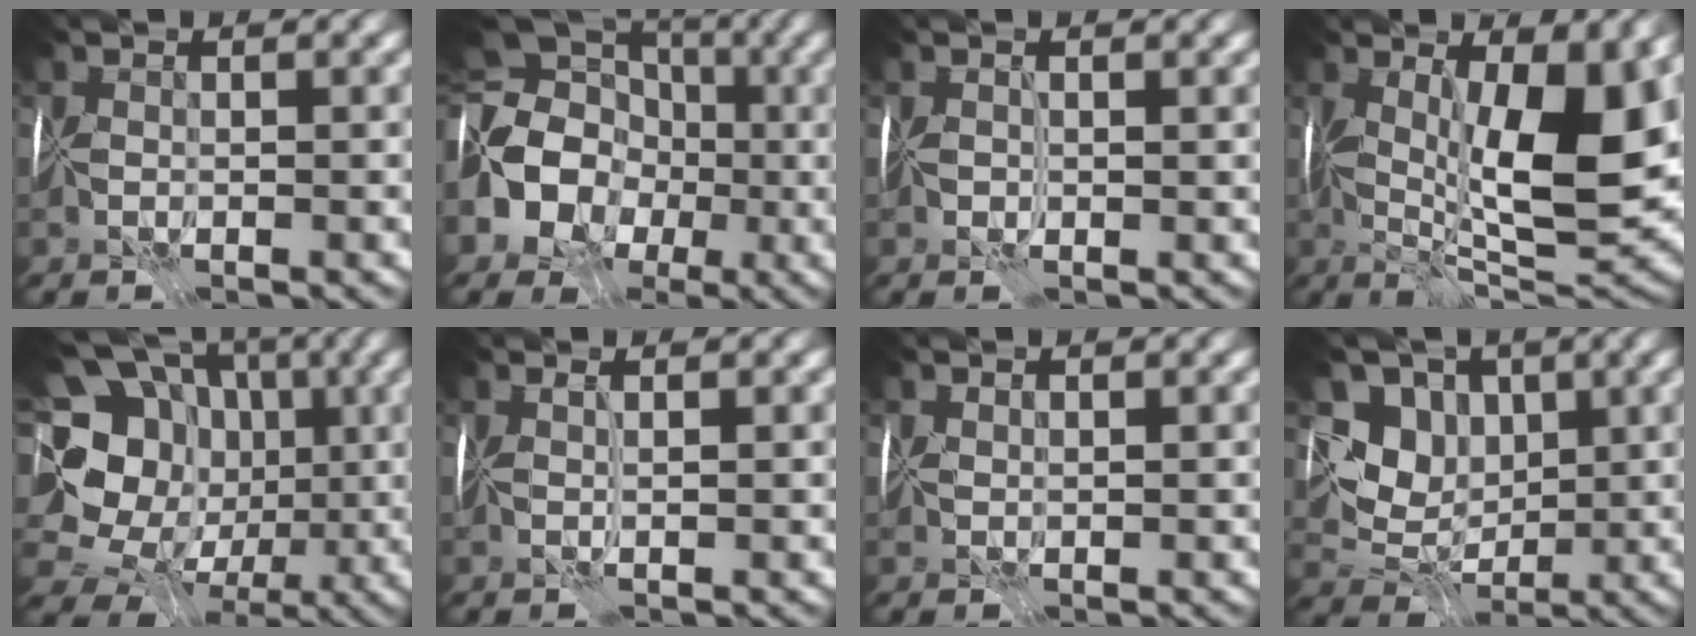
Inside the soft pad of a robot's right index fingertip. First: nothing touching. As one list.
[{"total": 14.0, "force": [-1.0, 11.9, 7.2], "torque": [-0.148, 0.013, -0.046]}, {"total": 0.9, "force": [0.4, -0.5, -0.5], "torque": [0.013, 0.001, 0.010]}, {"total": 12.4, "force": [1.7, 3.6, 11.8], "torque": [-0.171, -0.015, 0.031]}, {"total": 16.7, "force": [1.4, 13.9, 9.2], "torque": [-0.186, 0.023, 0.026]}, {"total": 1.7, "force": [0.8, -1.5, -0.4], "torque": [0.012, 0.001, 0.020]}, {"total": 1.3, "force": [1.1, -0.5, -0.6], "torque": [0.014, 0.003, 0.023]}, {"total": 5.5, "force": [2.4, 4.4, 2.3], "torque": [-0.030, -0.009, 0.027]}]